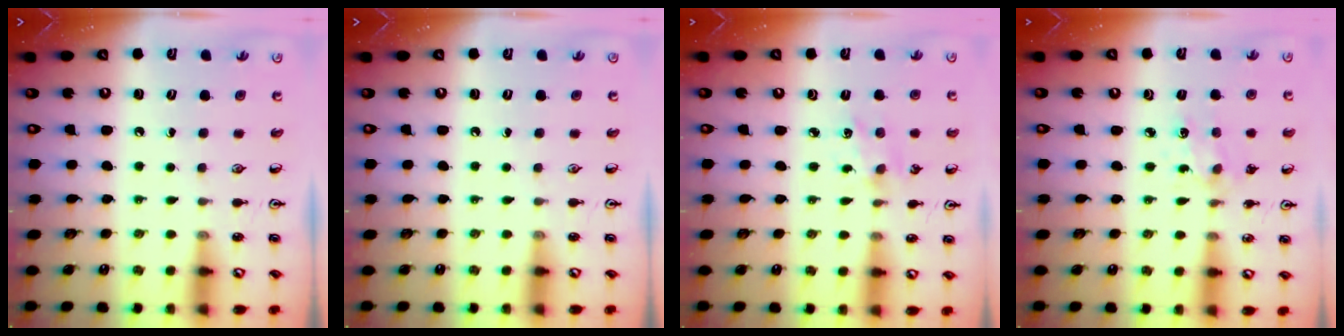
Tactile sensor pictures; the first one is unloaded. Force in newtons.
{"total": 0.0}
{"total": 2.0, "press": 2.0, "slide": 0.5}
{"total": 2.1, "press": 2.0, "slide": 0.7}